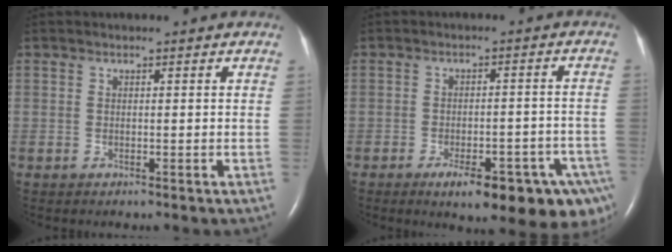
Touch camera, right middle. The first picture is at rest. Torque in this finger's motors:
{"motor_torque": [1.36, -0.78, 0.52, 0.13]}